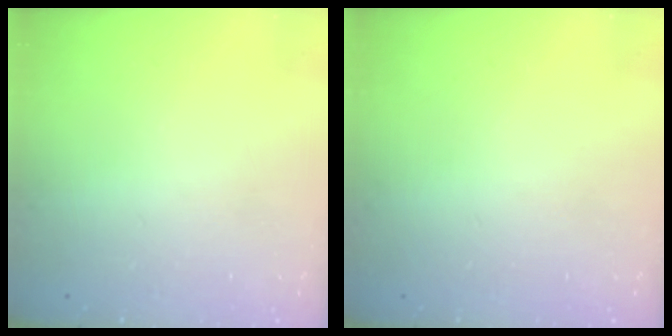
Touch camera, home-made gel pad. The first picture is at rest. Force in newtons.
{"total": 0.0}